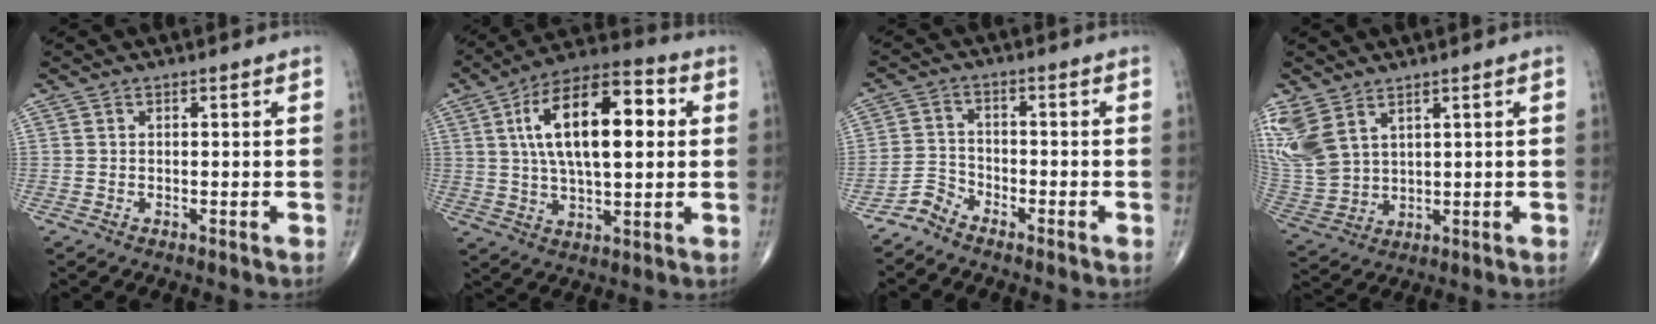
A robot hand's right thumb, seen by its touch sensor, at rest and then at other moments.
{"total": 19.3, "force": [3.9, 8.6, 16.9], "torque": [-0.270, 0.017, 0.059]}
{"total": 3.5, "force": [-3.3, 1.1, 0.2], "torque": [-0.003, 0.011, -0.073]}
{"total": 11.8, "force": [6.3, 6.9, 7.2], "torque": [-0.174, -0.020, 0.151]}